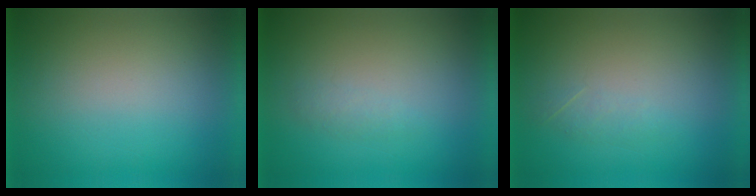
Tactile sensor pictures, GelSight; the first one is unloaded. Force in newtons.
{"total": 1.3}
{"total": 1.3}